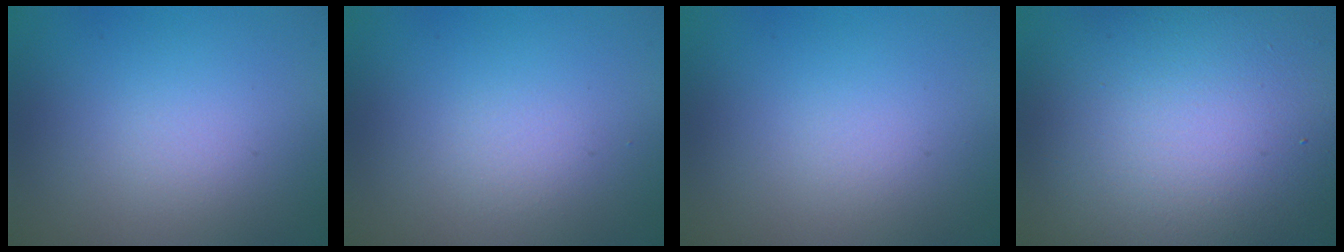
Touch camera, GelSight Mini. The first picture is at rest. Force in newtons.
{"total": 0.6, "press": 0.6, "slide": 0.0}
{"total": 0.0}
{"total": 16.1, "press": 16.1, "slide": 0.9}